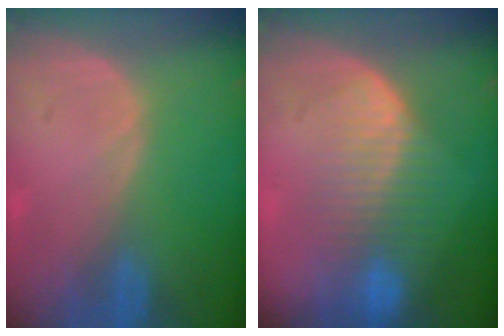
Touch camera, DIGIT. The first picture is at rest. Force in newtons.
{"total": 8.2, "press": 7.5, "slide": 3.5}